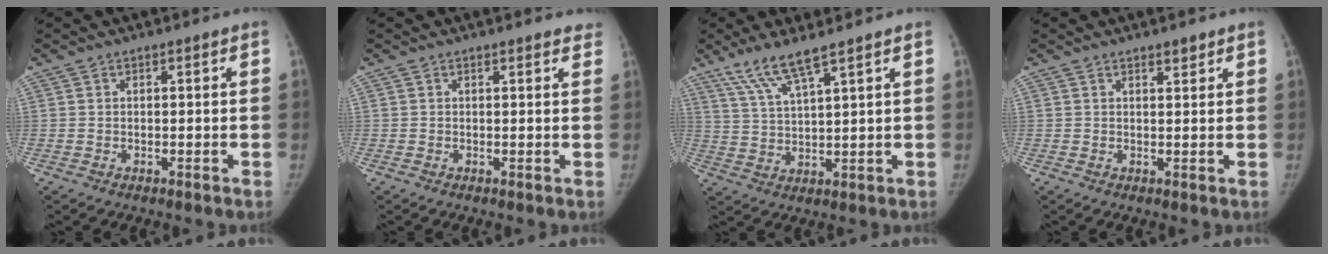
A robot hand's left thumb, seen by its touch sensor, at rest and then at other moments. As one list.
[{"total": 2.9, "force": [2.5, 0.8, 1.0], "torque": [0.006, -0.002, 0.018]}, {"total": 7.5, "force": [5.4, 0.7, 5.1], "torque": [-0.107, -0.024, 0.117]}, {"total": 1.6, "force": [1.3, 0.5, 0.7], "torque": [-0.001, -0.007, 0.020]}]